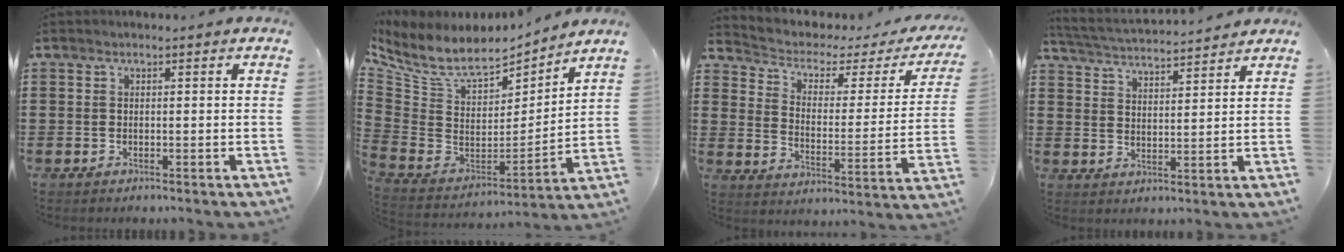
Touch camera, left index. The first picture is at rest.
{"total": 8.0, "force": [6.5, 2.8, 3.7], "torque": [-0.104, -0.045, 0.116]}
{"total": 2.8, "force": [1.4, 1.8, 1.6], "torque": [-0.048, -0.015, 0.013]}
{"total": 3.5, "force": [3.5, -0.3, 0.4], "torque": [-0.027, -0.026, 0.057]}